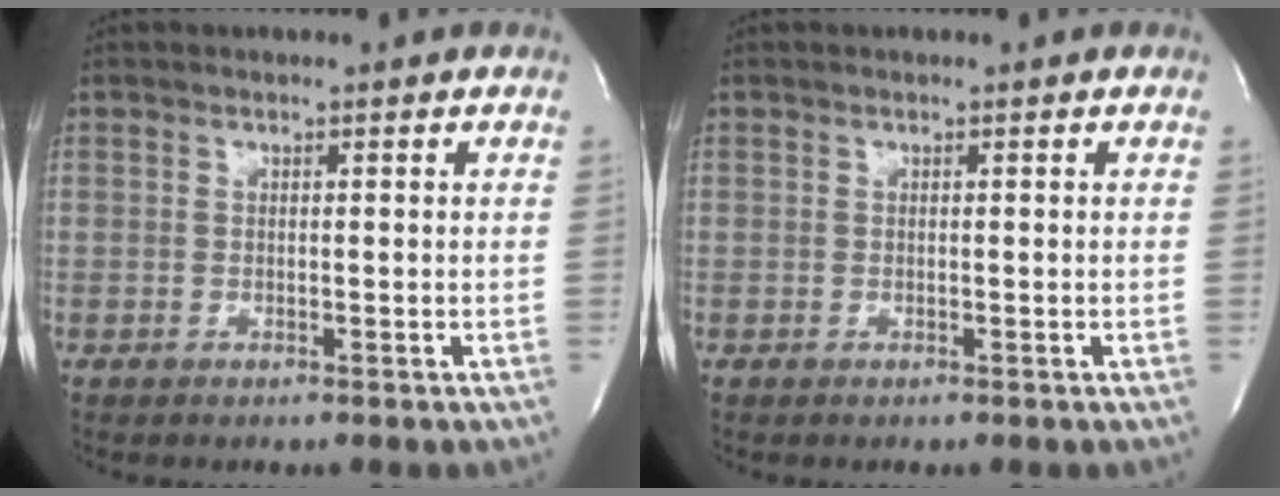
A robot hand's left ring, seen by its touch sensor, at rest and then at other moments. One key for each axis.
{"total": 0.0}